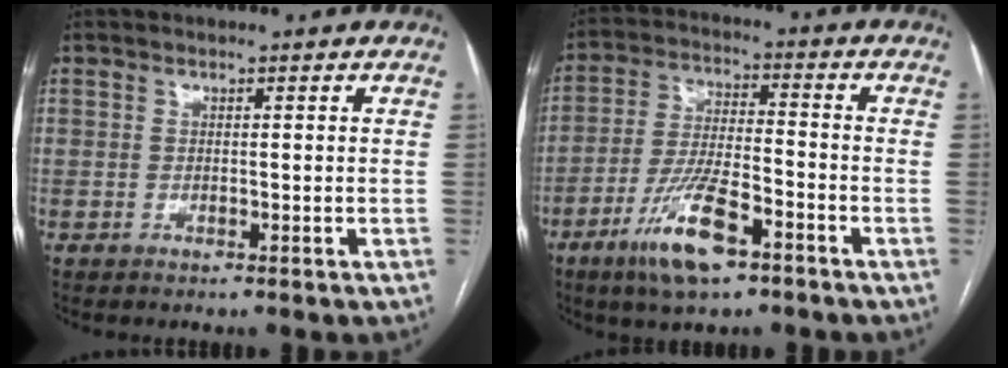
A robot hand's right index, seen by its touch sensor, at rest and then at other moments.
{"total": 10.8, "force": [-6.2, 2.3, 8.5], "torque": [-0.170, -0.012, -0.113]}